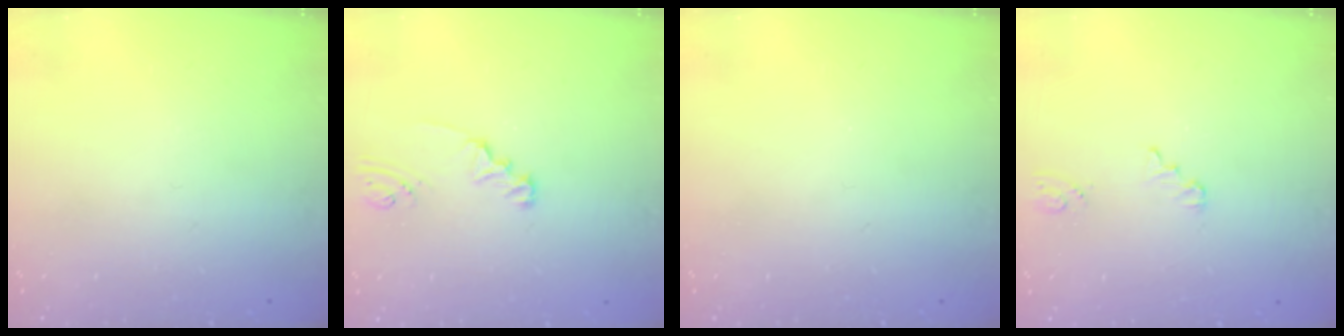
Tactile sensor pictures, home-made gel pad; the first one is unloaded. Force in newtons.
{"total": 1.9, "press": 1.9, "slide": 0.3}
{"total": 0.0}
{"total": 2.7, "press": 2.7, "slide": 0.4}